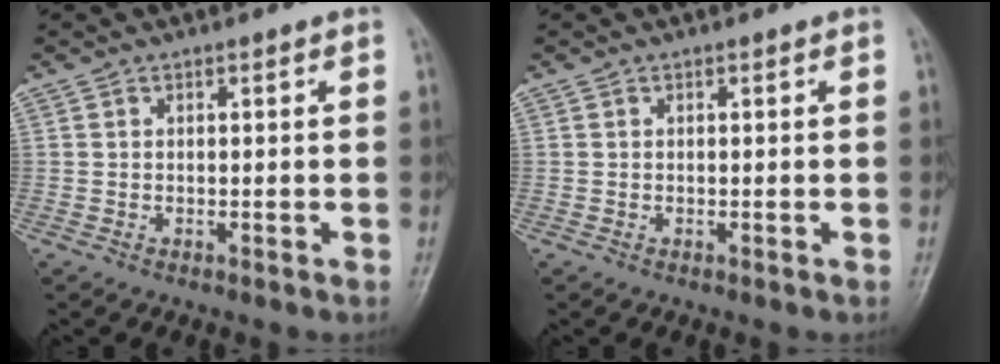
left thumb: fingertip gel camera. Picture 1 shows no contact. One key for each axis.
{"total": 0.0}